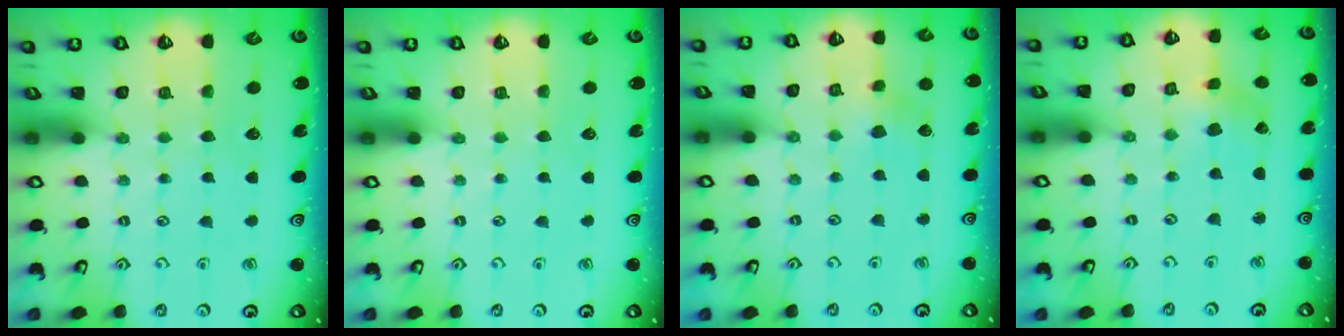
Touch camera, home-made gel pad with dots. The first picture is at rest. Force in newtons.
{"total": 0.0}
{"total": 5.0, "press": 5.0, "slide": 0.4}
{"total": 0.8, "press": 0.8, "slide": 0.2}